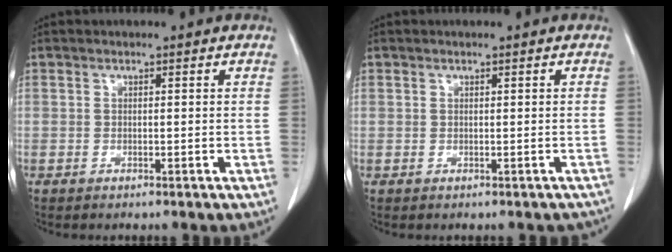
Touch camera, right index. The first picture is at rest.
{"total": 1.3, "force": [-0.5, 1.2, 0.1], "torque": [0.006, 0.012, -0.003]}